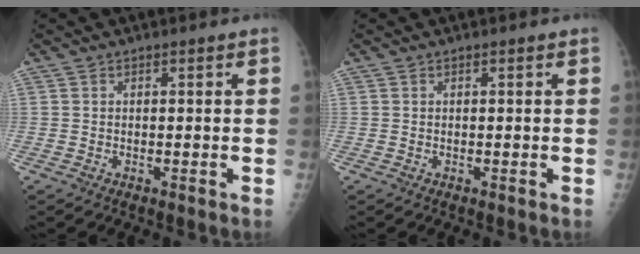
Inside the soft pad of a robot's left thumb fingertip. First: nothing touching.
{"total": 0.0}